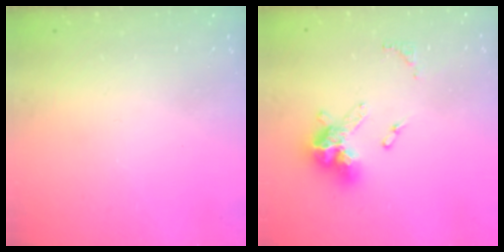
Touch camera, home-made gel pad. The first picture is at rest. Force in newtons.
{"total": 12.6, "press": 12.6, "slide": 0.5}